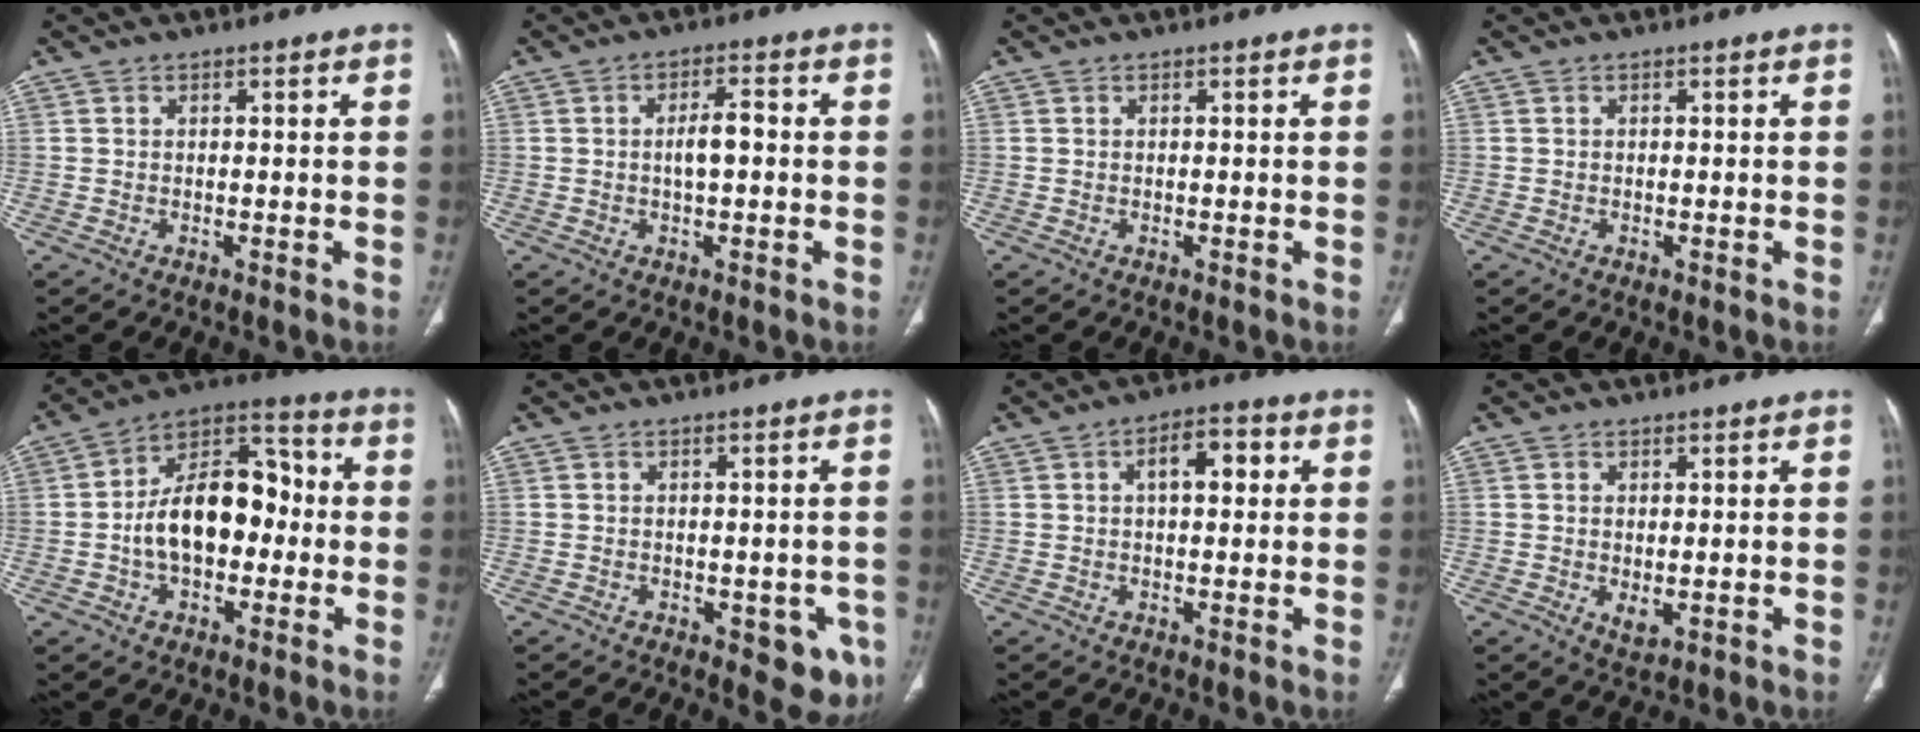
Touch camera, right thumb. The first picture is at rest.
{"total": 4.3, "force": [-0.1, 1.8, 4.0], "torque": [-0.071, 0.011, -0.005]}
{"total": 0.0}
{"total": 0.0}
{"total": 16.6, "force": [-1.4, 10.4, 12.9], "torque": [-0.186, 0.045, -0.029]}
{"total": 6.3, "force": [-2.3, 3.5, 4.8], "torque": [-0.024, -0.002, -0.021]}
{"total": 6.7, "force": [1.6, 3.3, 5.6], "torque": [-0.070, 0.012, 0.021]}
{"total": 2.7, "force": [-0.2, 1.4, 2.3], "torque": [-0.036, -0.009, 0.006]}